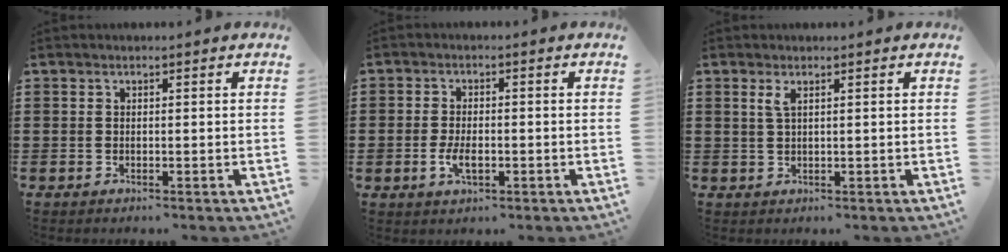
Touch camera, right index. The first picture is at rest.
{"total": 3.6, "force": [-1.0, 1.9, 2.9], "torque": [-0.066, -0.004, -0.019]}
{"total": 1.5, "force": [0.7, 0.3, 1.3], "torque": [-0.028, 0.004, 0.011]}